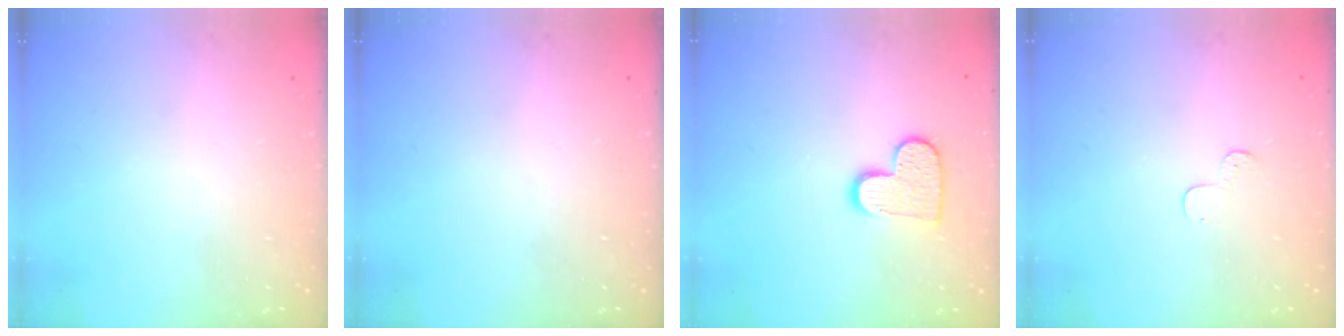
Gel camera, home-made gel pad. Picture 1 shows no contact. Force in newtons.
{"total": 0.0}
{"total": 10.4, "press": 10.4, "slide": 0.6}
{"total": 3.5, "press": 3.5, "slide": 0.4}